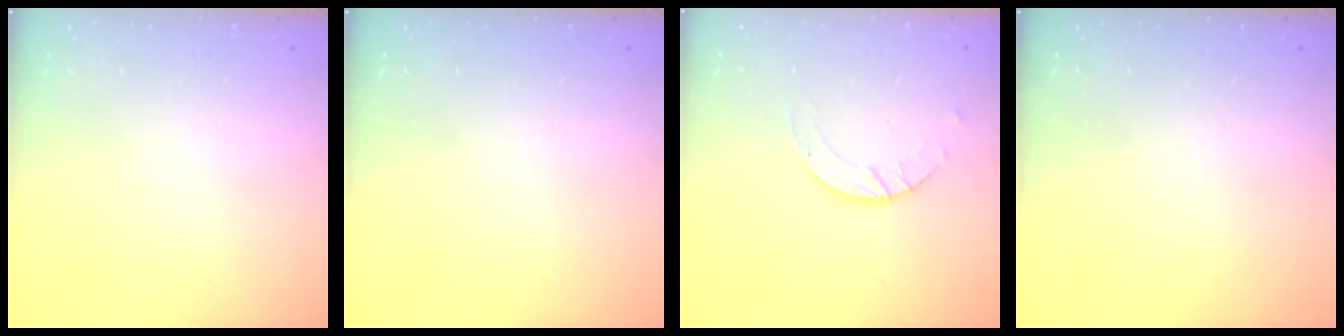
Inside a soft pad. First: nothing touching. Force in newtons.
{"total": 0.0}
{"total": 3.6, "press": 3.6, "slide": 0.2}
{"total": 0.0}